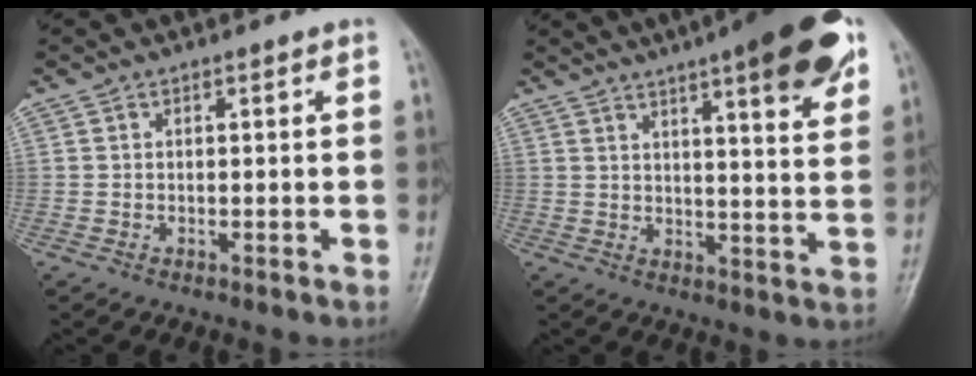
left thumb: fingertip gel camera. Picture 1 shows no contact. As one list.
[{"total": 17.3, "force": [10.1, 3.6, 13.6], "torque": [-0.164, -0.032, 0.132]}]